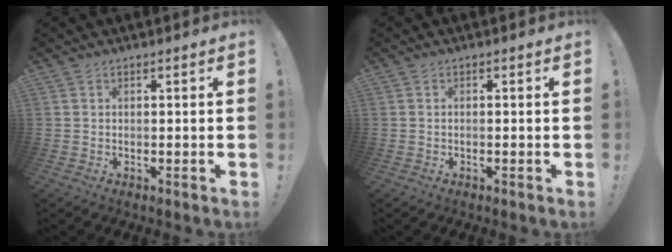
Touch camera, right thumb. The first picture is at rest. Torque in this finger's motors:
{"motor_torque": [-0.19, -0.07, -0.18, 0.06, -0.05]}